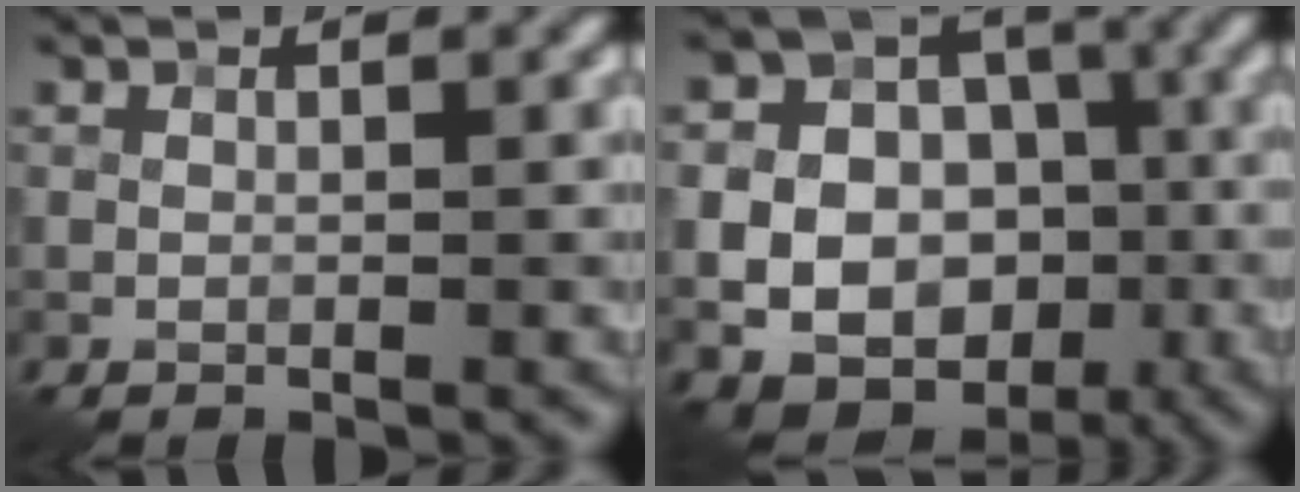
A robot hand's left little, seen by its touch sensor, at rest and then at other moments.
{"total": 15.3, "force": [-4.2, 13.5, 5.9], "torque": [-0.098, -0.005, -0.076]}